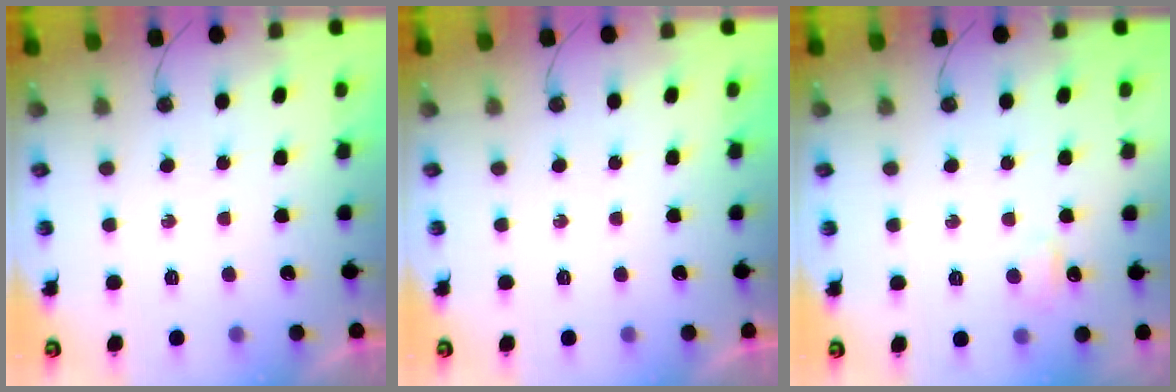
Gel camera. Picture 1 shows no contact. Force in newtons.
{"total": 0.0}
{"total": 4.3, "press": 4.3, "slide": 0.7}